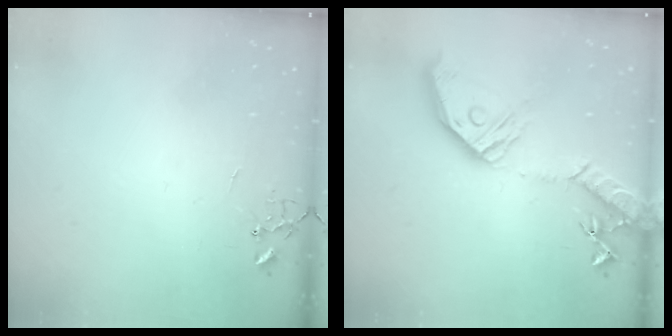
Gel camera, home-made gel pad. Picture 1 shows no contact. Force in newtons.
{"total": 21.3, "press": 21.1, "slide": 3.1}